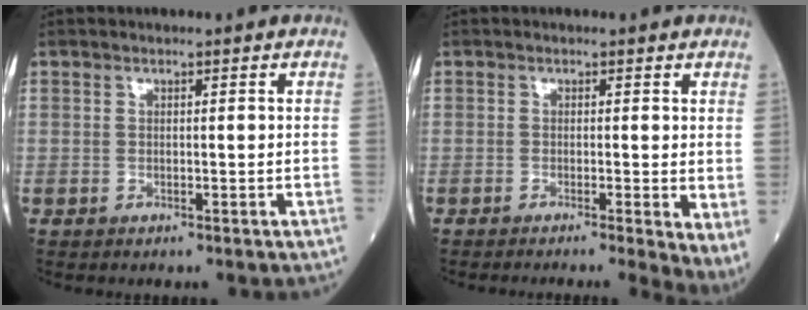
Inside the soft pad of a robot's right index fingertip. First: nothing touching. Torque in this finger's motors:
{"motor_torque": [0.86, -0.94, 1.05, 0.19]}